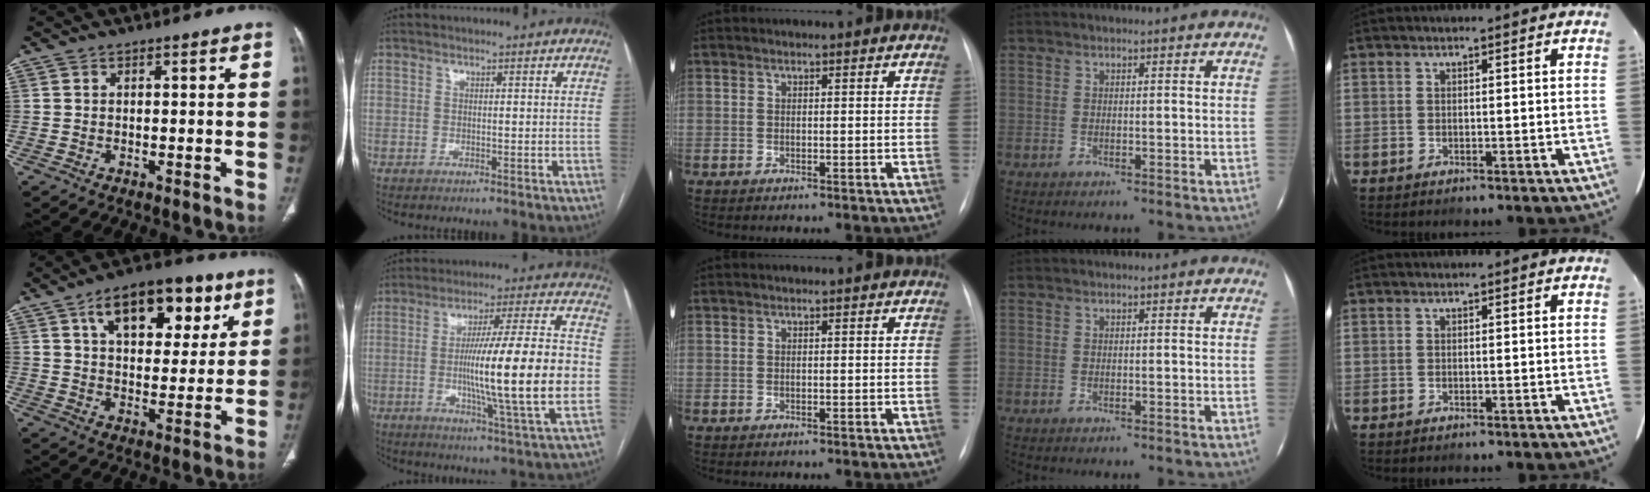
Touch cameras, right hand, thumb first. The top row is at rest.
{"thumb": {"total": 19.7, "force": [9.5, 10.4, 13.8], "torque": [-0.167, -0.015, 0.151]}, "index": {"total": 19.8, "force": [-1.9, -0.1, 19.7], "torque": [-0.307, 0.000, -0.036]}}